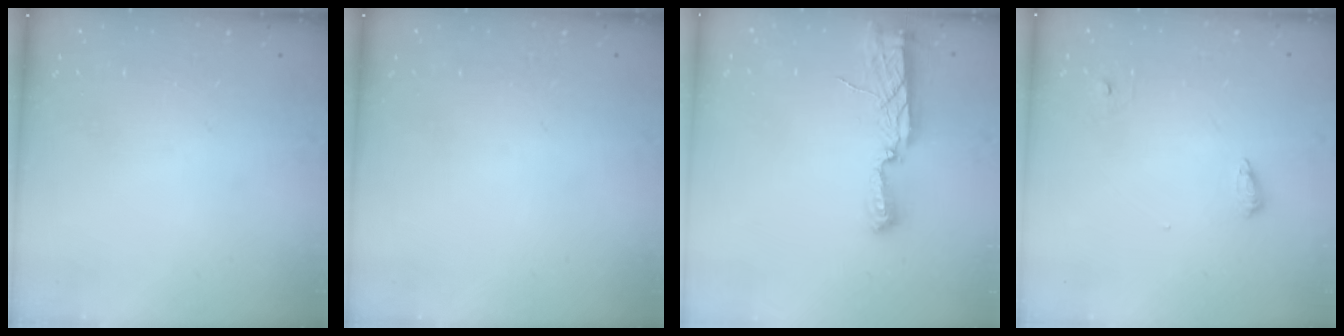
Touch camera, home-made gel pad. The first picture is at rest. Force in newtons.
{"total": 0.0}
{"total": 9.3, "press": 8.1, "slide": 4.6}
{"total": 6.2, "press": 6.1, "slide": 1.2}